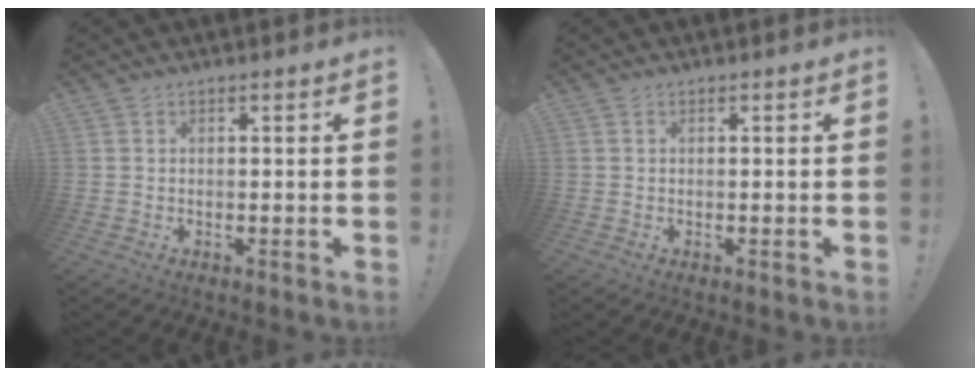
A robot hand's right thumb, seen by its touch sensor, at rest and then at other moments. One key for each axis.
{"total": 0.0}